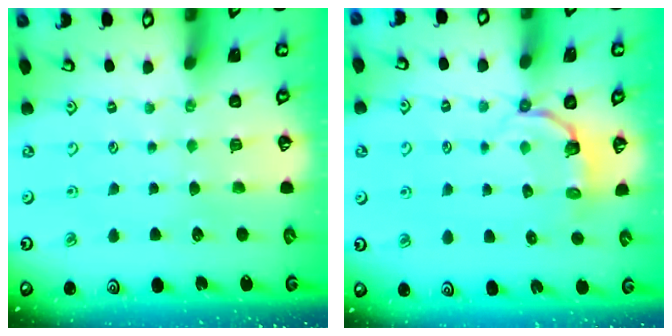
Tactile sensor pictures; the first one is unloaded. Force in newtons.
{"total": 3.5, "press": 1.8, "slide": 3.1}